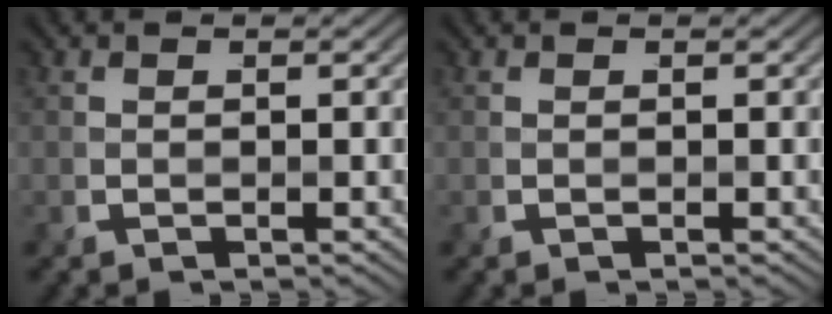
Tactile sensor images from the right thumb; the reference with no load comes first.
{"total": 0.0}